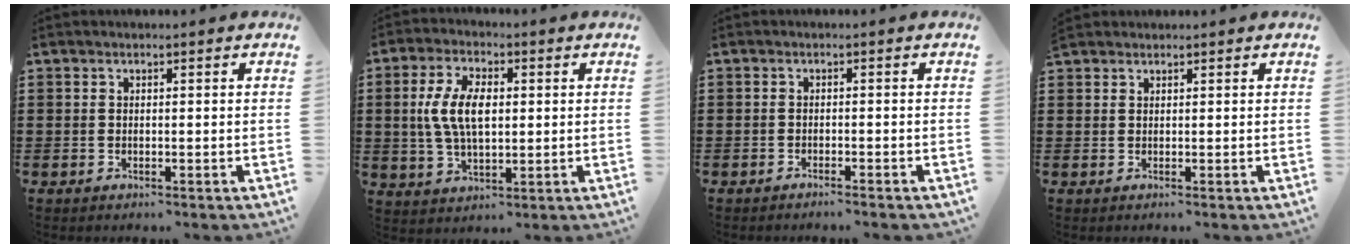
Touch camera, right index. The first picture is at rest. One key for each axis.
{"total": 8.1, "fx": 0.7, "fy": 4.1, "fz": 6.9, "tx": -0.156, "ty": 0.009, "tz": 0.005}
{"total": 1.2, "fx": -1.1, "fy": -0.2, "fz": 0.3, "tx": -0.007, "ty": 0.000, "tz": -0.022}
{"total": 0.9, "fx": 0.9, "fy": 0.2, "fz": -0.2, "tx": 0.001, "ty": 0.002, "tz": 0.018}